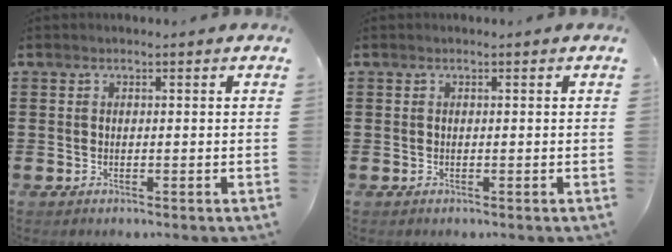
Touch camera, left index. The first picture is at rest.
{"total": 0.0}